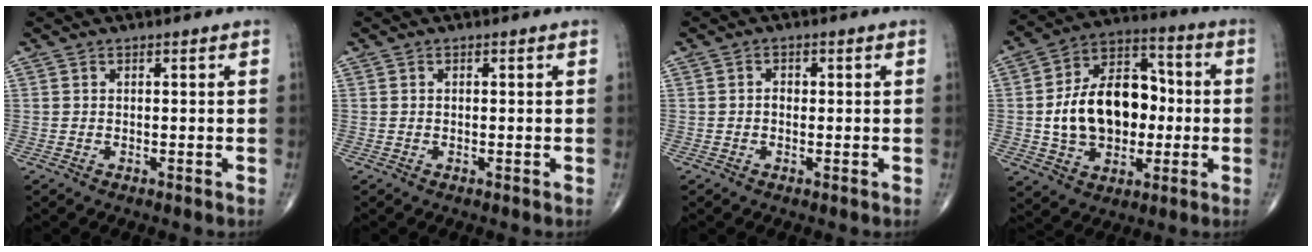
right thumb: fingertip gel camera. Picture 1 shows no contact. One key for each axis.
{"total": 0.0}
{"total": 1.4, "fx": -0.1, "fy": 1.1, "fz": 0.8, "tx": -0.006, "ty": 0.005, "tz": -0.004}
{"total": 18.8, "fx": -0.7, "fy": 13.0, "fz": 13.5, "tx": -0.190, "ty": 0.033, "tz": -0.007}